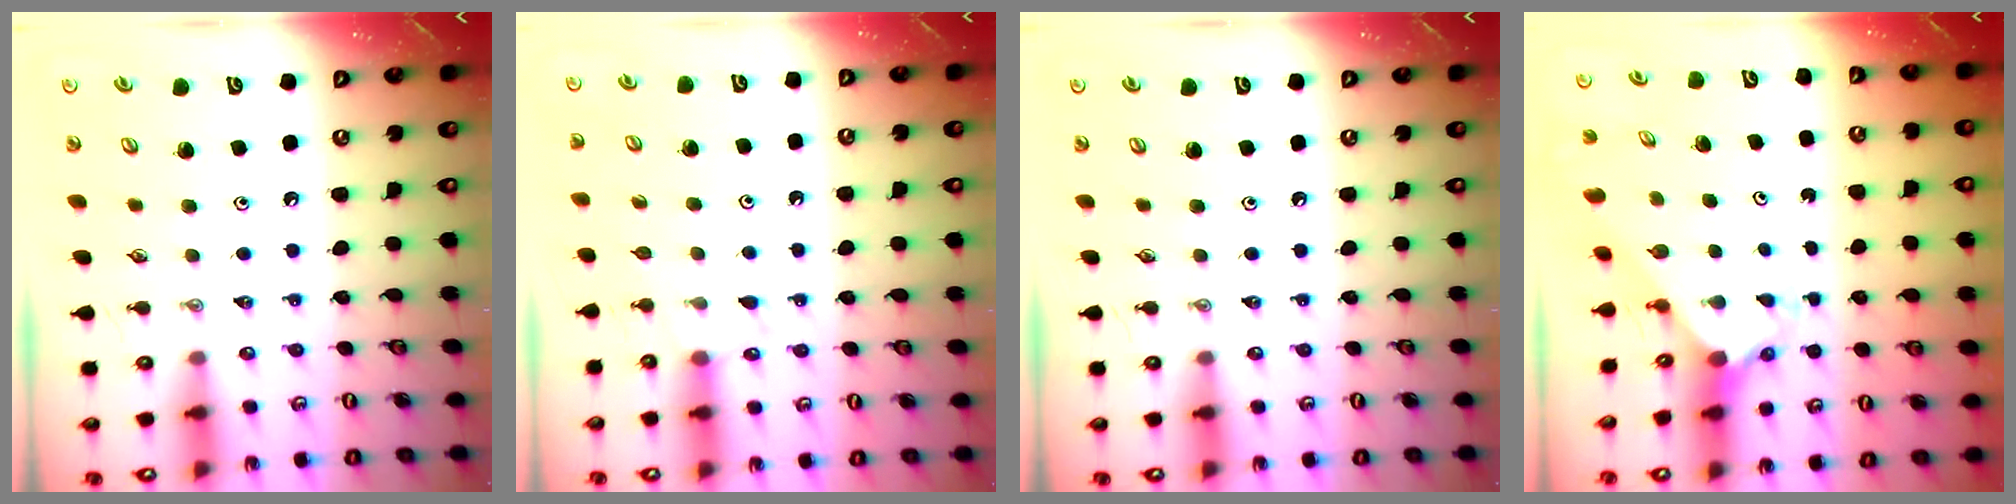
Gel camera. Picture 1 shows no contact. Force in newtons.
{"total": 3.9, "press": 3.9, "slide": 0.6}
{"total": 0.0}
{"total": 2.3, "press": 2.3, "slide": 0.2}